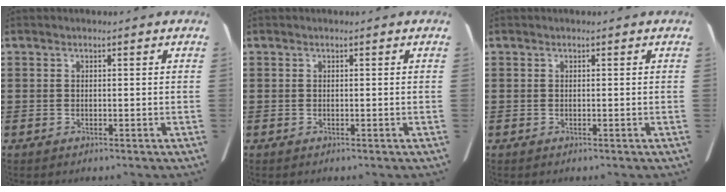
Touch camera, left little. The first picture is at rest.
{"total": 0.0}
{"total": 0.0}